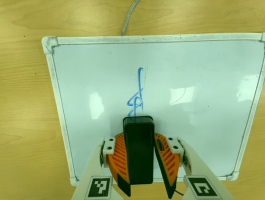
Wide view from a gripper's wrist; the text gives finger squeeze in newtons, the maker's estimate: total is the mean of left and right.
{"total": 9.3, "left": 8.8, "right": 9.8}